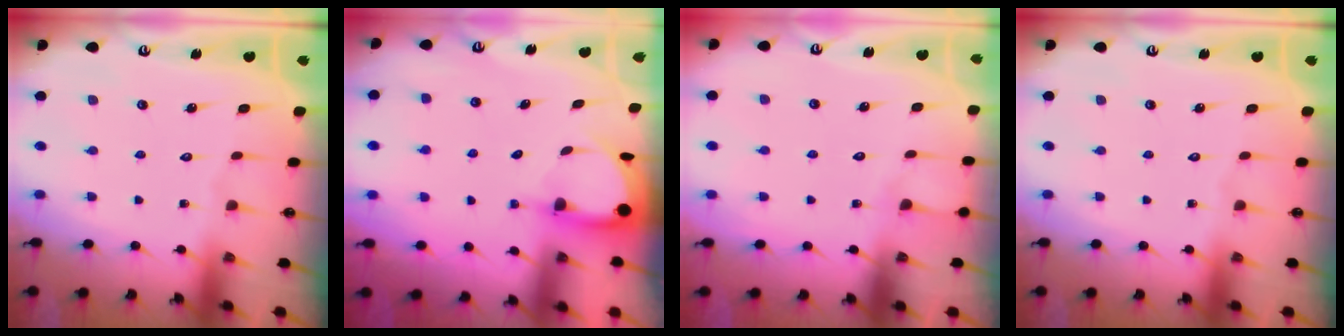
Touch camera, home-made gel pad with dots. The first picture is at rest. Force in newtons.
{"total": 3.6, "press": 3.6, "slide": 0.3}
{"total": 4.8, "press": 4.7, "slide": 0.5}
{"total": 0.0}